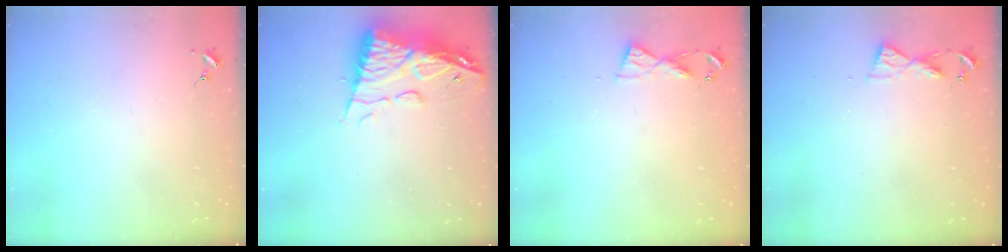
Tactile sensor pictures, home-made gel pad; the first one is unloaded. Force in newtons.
{"total": 13.2, "press": 13.1, "slide": 1.4}
{"total": 5.6, "press": 5.5, "slide": 0.5}
{"total": 5.6, "press": 5.5, "slide": 0.5}